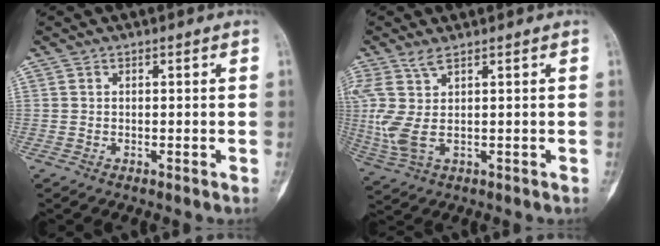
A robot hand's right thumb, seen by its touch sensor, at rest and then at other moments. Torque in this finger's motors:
{"motor_torque": [1.28, 1.28, 0.65, 0.59, 0.17]}